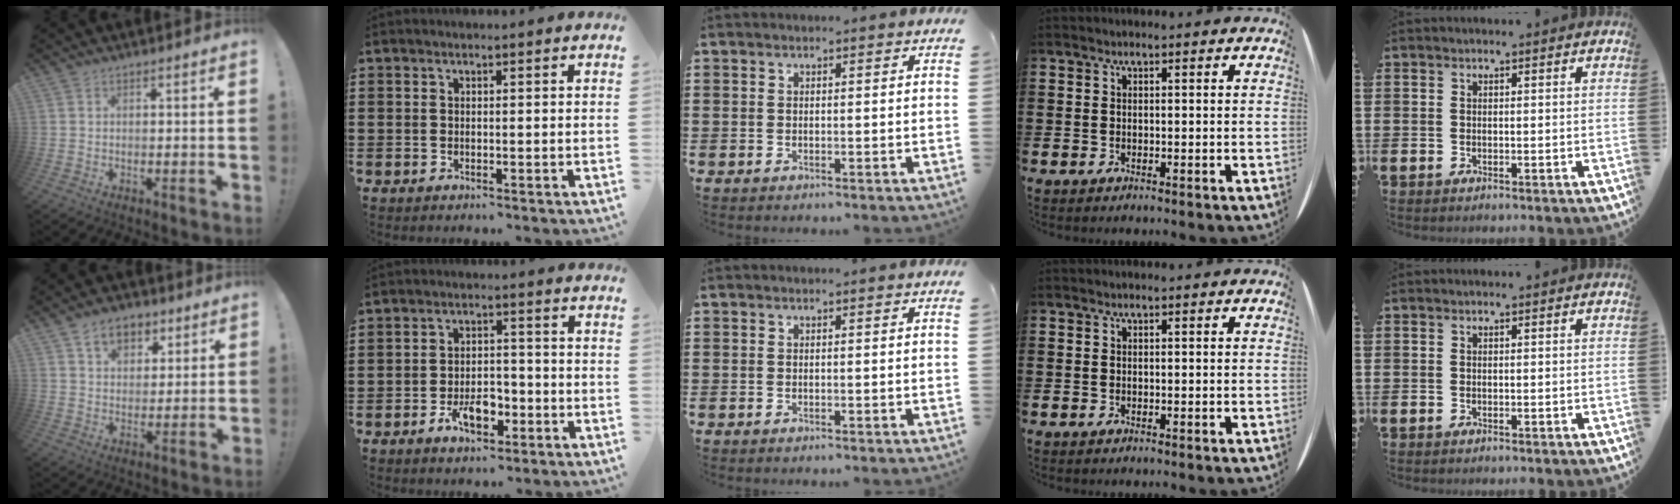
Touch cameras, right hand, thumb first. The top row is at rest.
{"thumb": {"total": 9.3, "force": [5.1, 6.5, 4.3], "torque": [-0.064, -0.016, 0.097]}, "index": {"total": 5.6, "force": [-2.9, 2.9, 3.9], "torque": [-0.074, 0.005, -0.052]}}